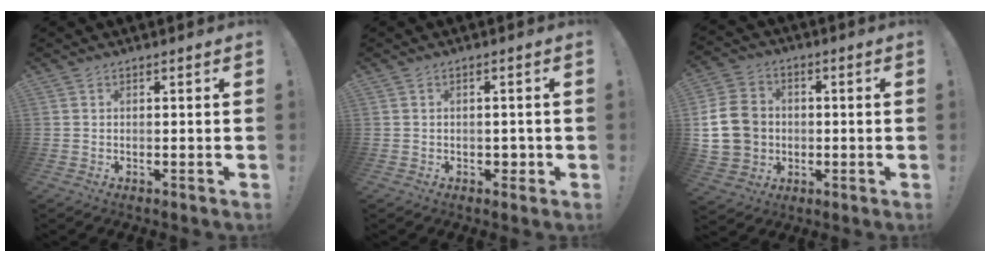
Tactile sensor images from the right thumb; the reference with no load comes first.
{"total": 2.6, "force": [-0.3, 2.3, 1.2], "torque": [-0.003, -0.002, -0.008]}
{"total": 14.1, "force": [-0.5, 12.2, 6.9], "torque": [-0.117, 0.017, -0.001]}